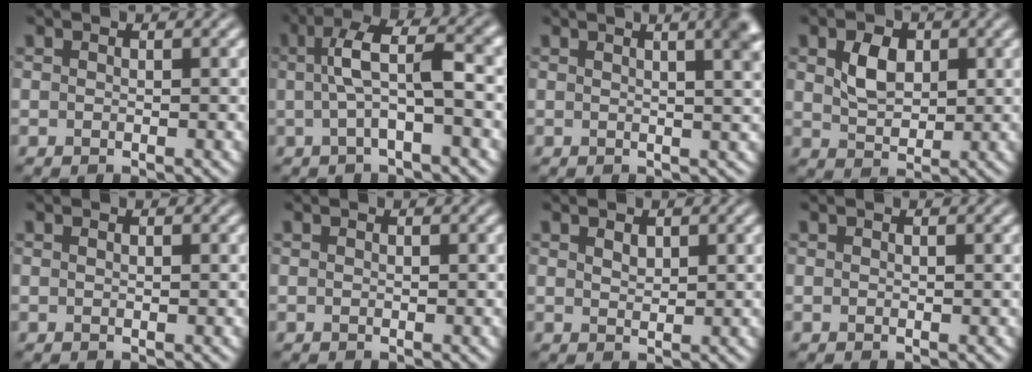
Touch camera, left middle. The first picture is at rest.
{"total": 5.4, "force": [0.5, 1.3, 5.2], "torque": [-0.099, 0.018, 0.001]}
{"total": 7.8, "force": [3.2, 3.5, 6.1], "torque": [-0.019, 0.047, 0.008]}
{"total": 3.6, "force": [1.0, 2.5, 2.4], "torque": [-0.050, -0.001, 0.018]}
{"total": 0.0}
{"total": 0.0}
{"total": 1.1, "force": [0.7, 0.6, 0.5], "torque": [-0.011, -0.001, 0.015]}
{"total": 0.0}